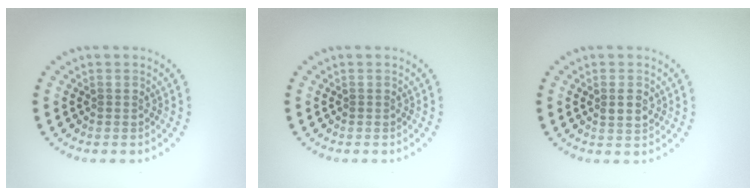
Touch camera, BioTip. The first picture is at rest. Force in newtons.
{"total": 0.0}
{"total": 1.6, "press": 1.6, "slide": 0.3}